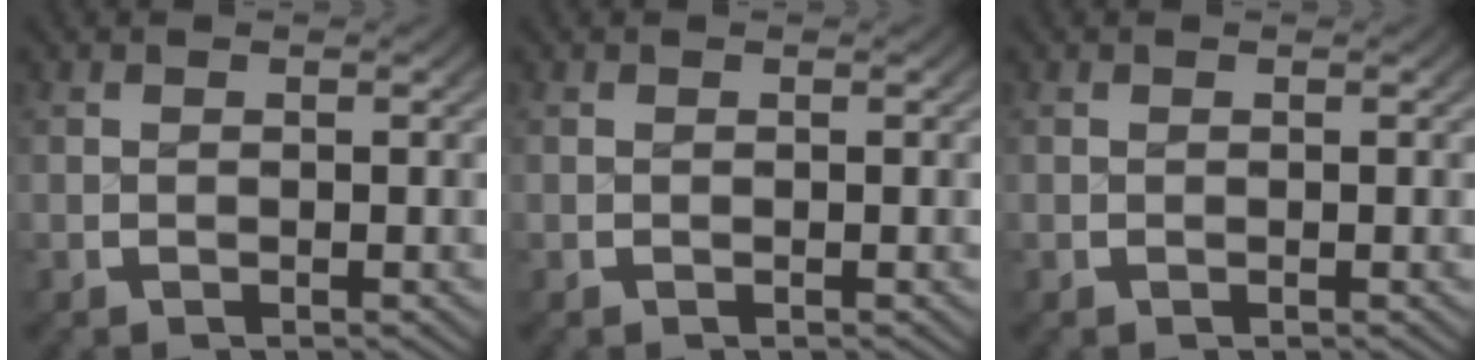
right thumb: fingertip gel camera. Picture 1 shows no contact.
{"total": 0.0}
{"total": 0.0}